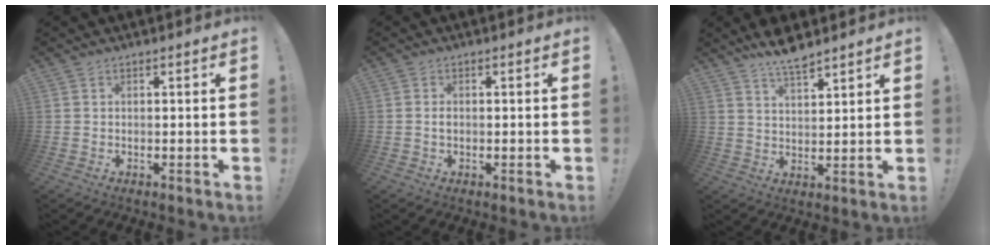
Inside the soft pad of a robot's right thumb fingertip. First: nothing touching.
{"total": 1.0, "force": [-0.3, 0.7, 0.7], "torque": [-0.020, 0.006, -0.005]}
{"total": 6.8, "force": [5.8, 1.4, 3.2], "torque": [-0.059, -0.038, 0.104]}